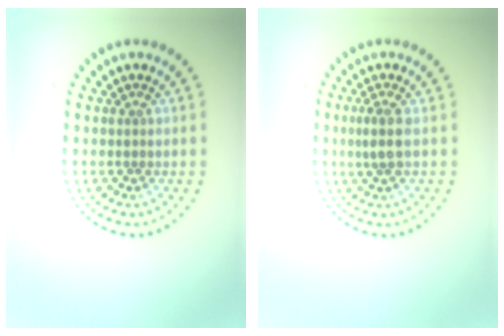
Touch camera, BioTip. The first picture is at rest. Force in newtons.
{"total": 1.7, "press": 1.5, "slide": 0.9}